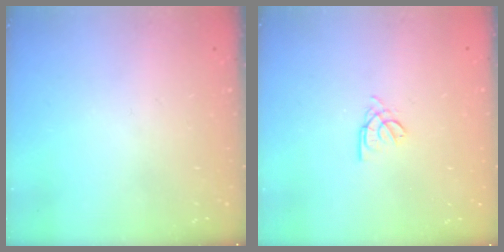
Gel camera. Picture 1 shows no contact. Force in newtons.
{"total": 2.5, "press": 2.5, "slide": 0.5}